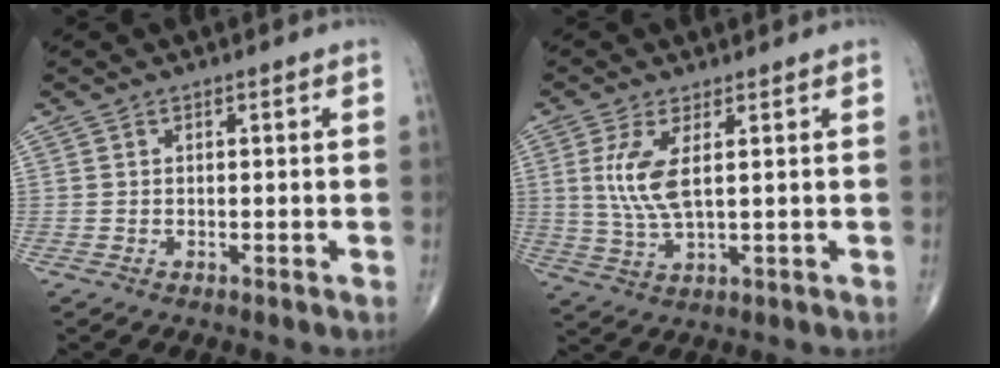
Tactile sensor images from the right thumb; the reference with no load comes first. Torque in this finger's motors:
{"motor_torque": [0.07, 0.34, 1.05, 0.21, 0.32]}